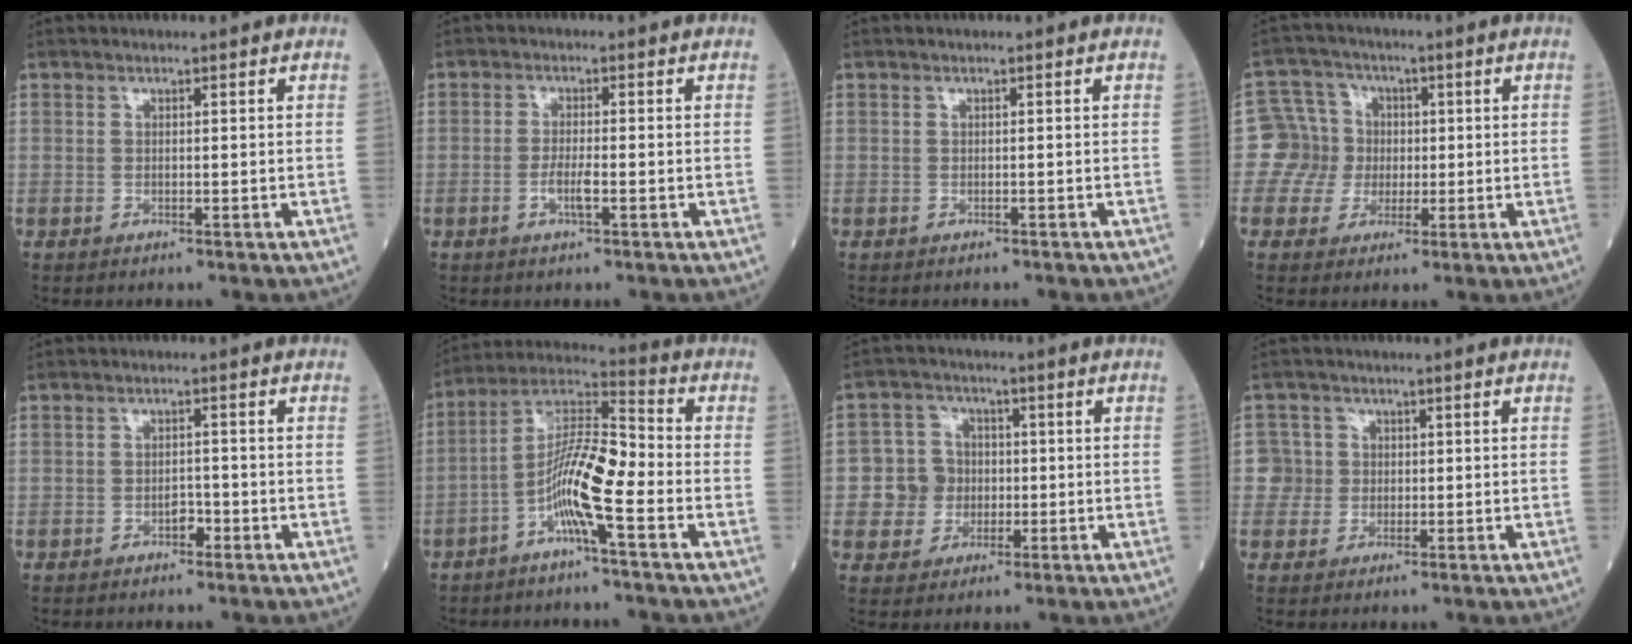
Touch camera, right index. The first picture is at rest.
{"total": 2.7, "force": [-1.0, 0.3, 2.5], "torque": [-0.053, -0.002, -0.021]}
{"total": 1.0, "force": [-0.9, 0.3, 0.5], "torque": [-0.012, -0.002, -0.008]}
{"total": 6.7, "force": [-0.2, 6.6, 0.2], "torque": [0.001, 0.026, -0.002]}
{"total": 1.8, "force": [-1.1, 0.9, 1.1], "torque": [-0.013, 0.005, -0.019]}
{"total": 10.7, "force": [-4.0, 1.1, 9.9], "torque": [-0.198, 0.019, -0.080]}
{"total": 6.5, "force": [-0.7, 6.3, 1.3], "torque": [-0.030, 0.019, -0.008]}
{"total": 3.4, "force": [0.0, 3.3, -0.4], "torque": [0.023, 0.009, -0.002]}